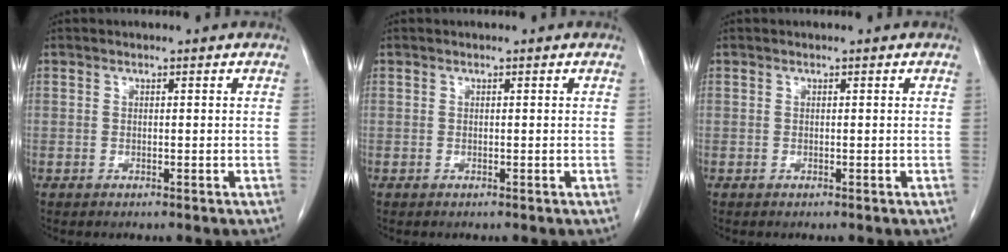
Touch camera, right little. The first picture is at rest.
{"total": 0.0}
{"total": 0.0}